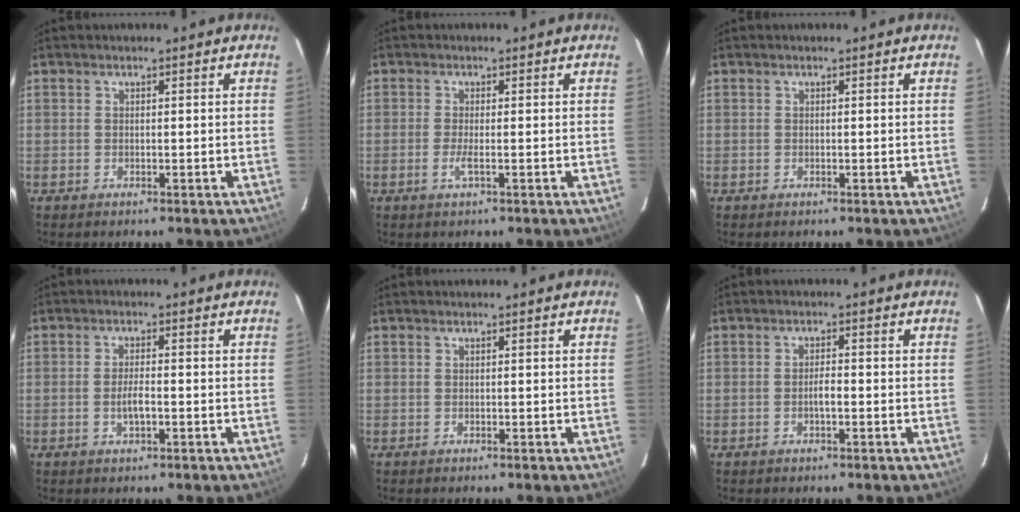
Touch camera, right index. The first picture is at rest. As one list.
[{"total": 2.0, "force": [-0.7, -0.1, 1.9], "torque": [-0.038, -0.005, -0.015]}, {"total": 0.0}, {"total": 3.2, "force": [-1.0, 0.9, 3.0], "torque": [-0.058, -0.001, -0.017]}, {"total": 0.0}, {"total": 2.2, "force": [-0.7, 0.4, 2.0], "torque": [-0.038, 0.003, -0.014]}]